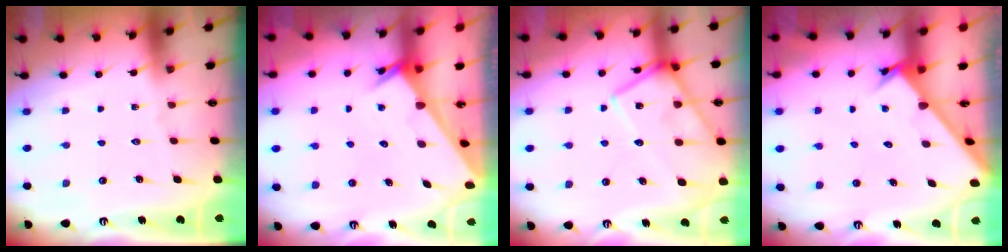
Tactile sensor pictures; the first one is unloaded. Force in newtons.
{"total": 2.0, "press": 2.0, "slide": 0.1}
{"total": 14.8, "press": 14.8, "slide": 0.9}
{"total": 2.6, "press": 2.6, "slide": 0.2}